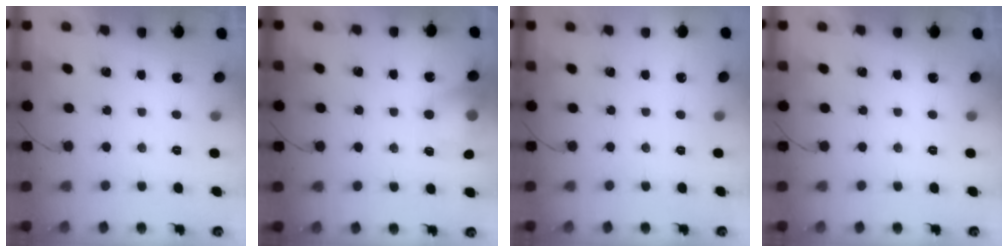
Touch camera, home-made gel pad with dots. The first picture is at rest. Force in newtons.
{"total": 13.7, "press": 13.7, "slide": 1.2}
{"total": 0.0}
{"total": 0.0}